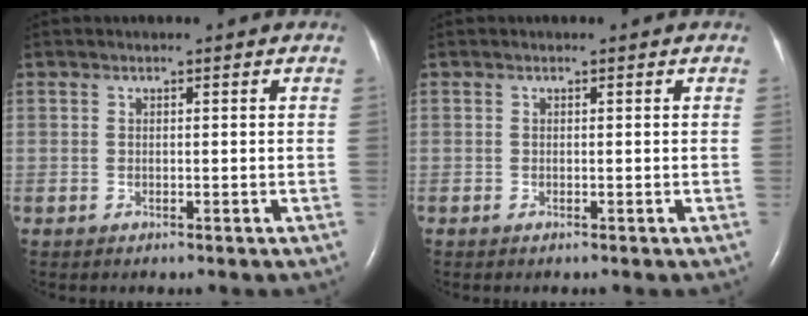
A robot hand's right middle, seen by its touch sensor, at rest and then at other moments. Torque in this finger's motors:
{"motor_torque": [0.00, 0.00, 0.00, 0.01]}